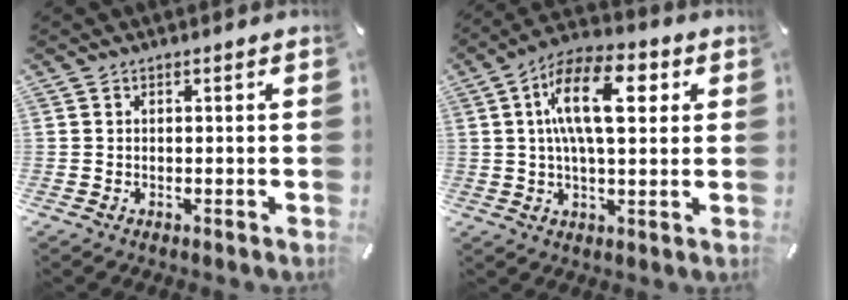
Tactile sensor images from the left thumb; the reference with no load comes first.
{"total": 15.8, "force": [4.0, 7.2, 13.5], "torque": [-0.242, 0.001, 0.061]}